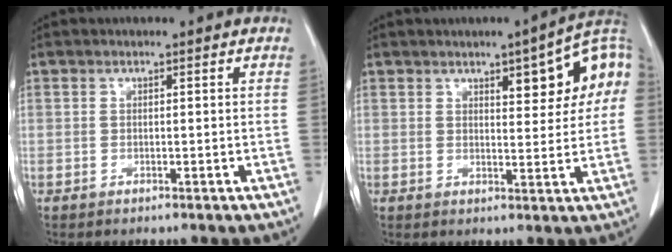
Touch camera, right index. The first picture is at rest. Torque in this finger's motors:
{"motor_torque": [0.49, -0.04, 0.22, 0.04]}